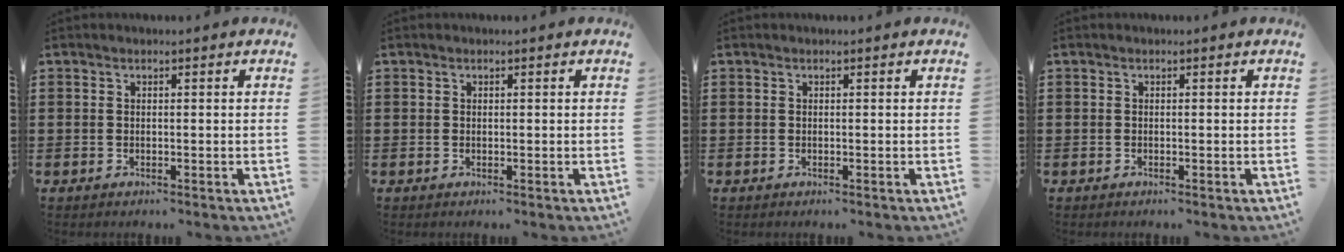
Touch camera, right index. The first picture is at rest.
{"total": 0.0}
{"total": 0.0}
{"total": 0.0}